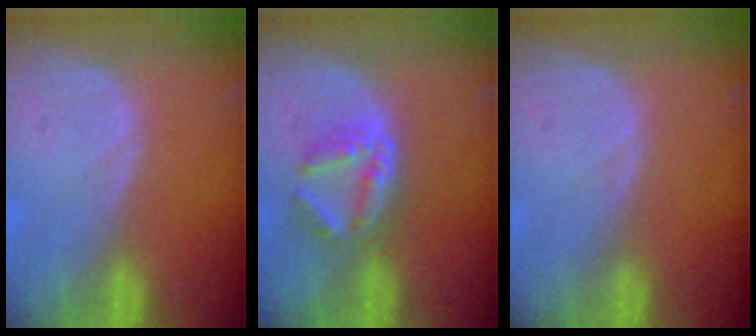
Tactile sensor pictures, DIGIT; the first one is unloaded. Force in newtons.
{"total": 6.0, "press": 5.2, "slide": 3.1}
{"total": 0.0}